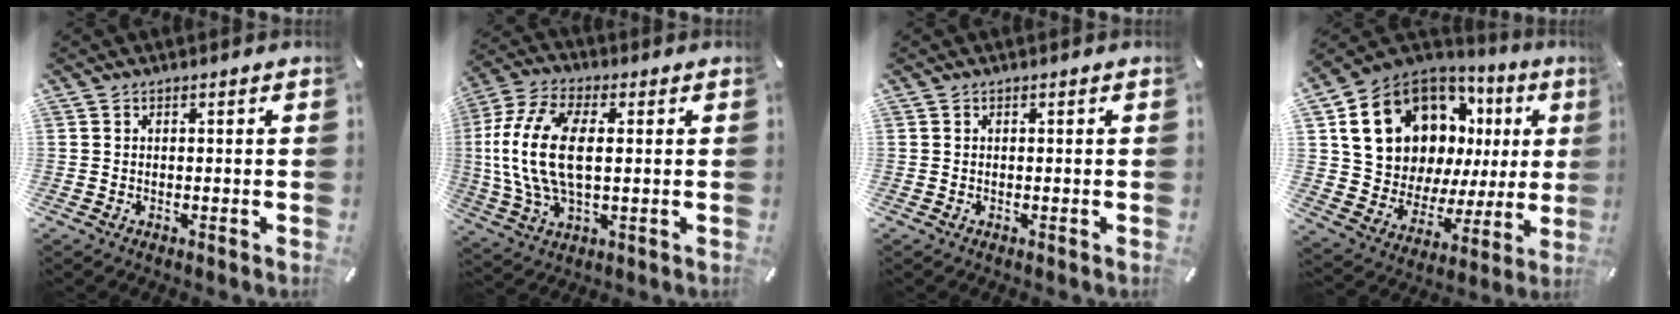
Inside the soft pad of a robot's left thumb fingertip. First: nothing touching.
{"total": 16.0, "force": [1.5, 8.4, 13.5], "torque": [-0.306, -0.006, 0.024]}
{"total": 0.0}
{"total": 18.5, "force": [9.5, 13.0, 9.3], "torque": [-0.167, -0.057, 0.191]}